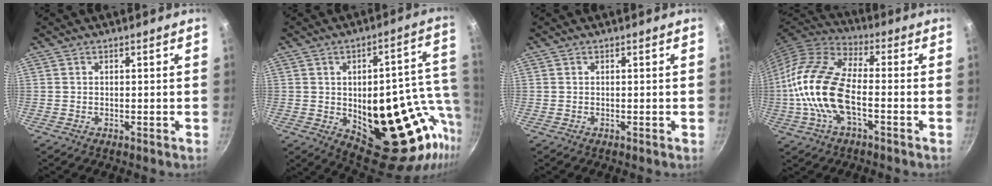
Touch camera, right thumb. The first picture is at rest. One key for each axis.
{"total": 25.0, "fx": -4.0, "fy": 12.2, "fz": 21.4, "tx": -0.211, "ty": -0.003, "tz": -0.031}
{"total": 0.0}
{"total": 18.2, "fx": -2.7, "fy": 9.2, "fz": 15.5, "tx": -0.300, "ty": 0.032, "tz": -0.067}